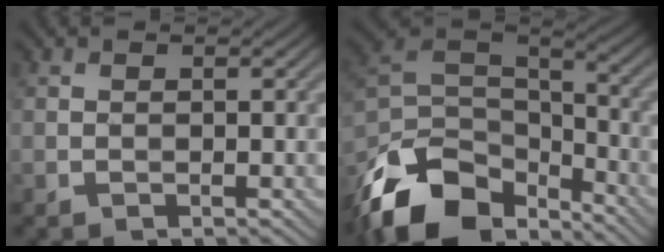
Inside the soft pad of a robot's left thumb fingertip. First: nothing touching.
{"total": 14.4, "force": [-9.6, 7.7, 7.4], "torque": [-0.197, -0.006, -0.176]}